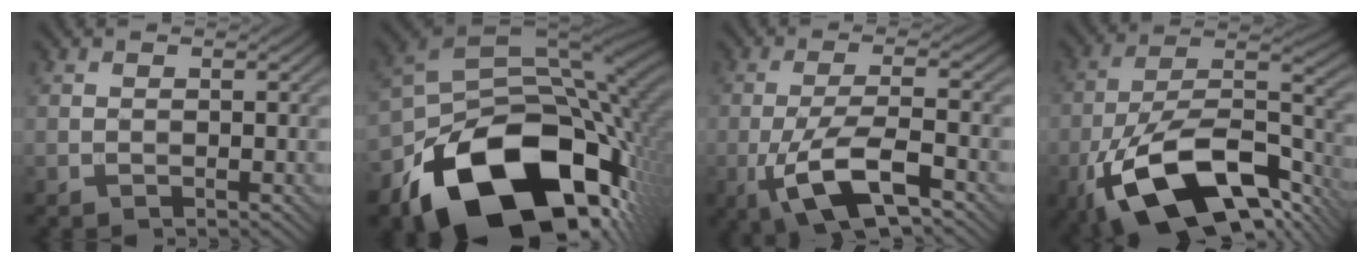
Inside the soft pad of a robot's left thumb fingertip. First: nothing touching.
{"total": 20.6, "force": [-10.1, 12.4, 13.0], "torque": [-0.247, -0.060, -0.149]}
{"total": 10.0, "force": [-4.7, 3.0, 8.3], "torque": [-0.158, 0.001, -0.094]}
{"total": 20.0, "force": [-11.4, 8.6, 14.1], "torque": [-0.263, -0.034, -0.184]}